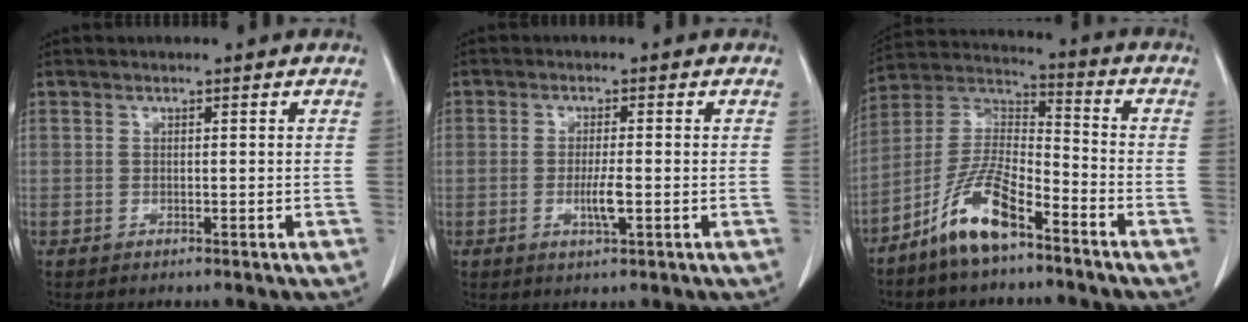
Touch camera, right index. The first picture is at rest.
{"total": 3.2, "force": [-0.9, 0.1, 3.1], "torque": [-0.064, -0.006, -0.013]}
{"total": 11.2, "force": [-7.3, 2.8, 8.0], "torque": [-0.171, -0.001, -0.141]}